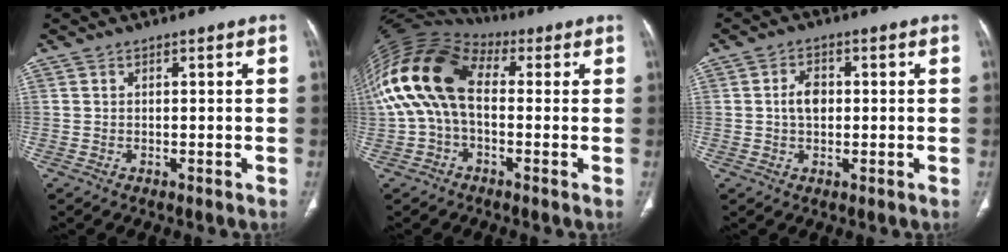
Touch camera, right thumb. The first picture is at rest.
{"total": 16.2, "force": [1.2, 9.9, 12.8], "torque": [-0.258, 0.044, 0.013]}
{"total": 4.1, "force": [0.2, 2.8, 3.0], "torque": [-0.049, 0.006, 0.000]}